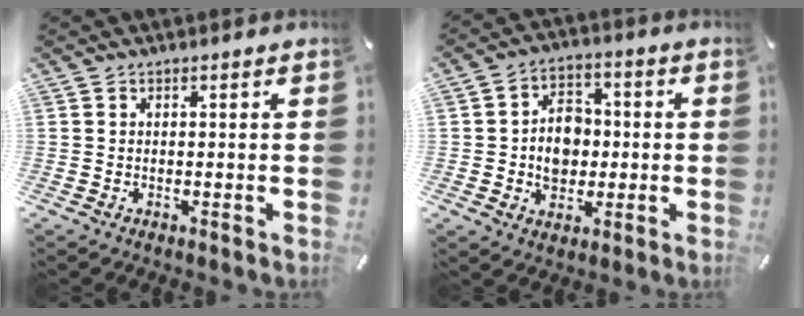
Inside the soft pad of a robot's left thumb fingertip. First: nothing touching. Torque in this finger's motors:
{"motor_torque": [0.71, 2.14, 0.04, 0.06, 0.06]}